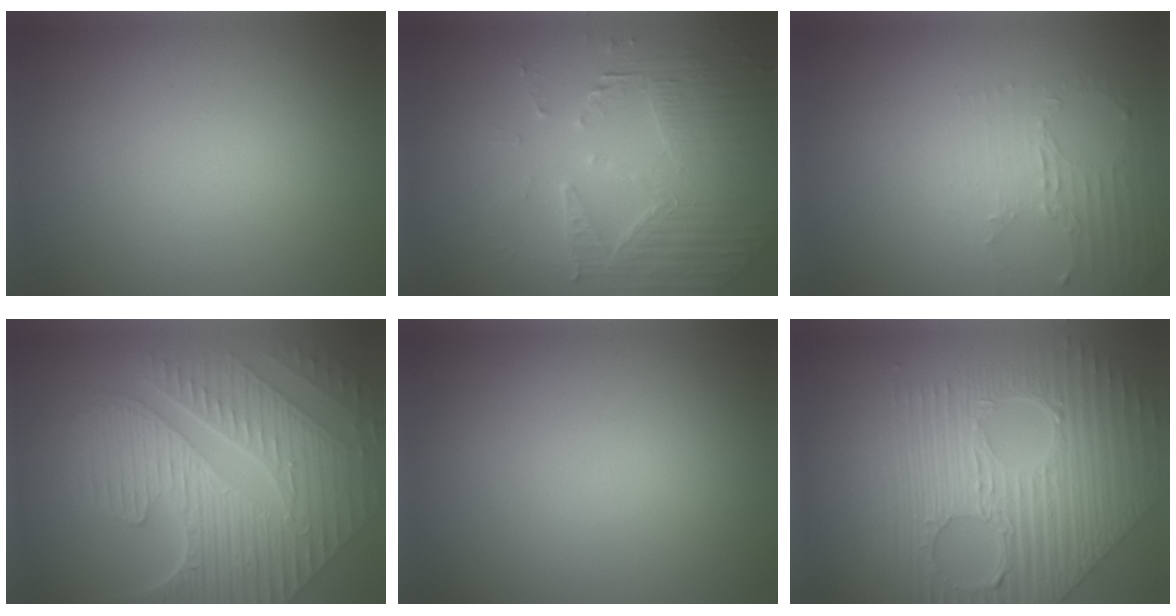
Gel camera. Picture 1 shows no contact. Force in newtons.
{"total": 4.9, "press": 4.4, "slide": 2.3}
{"total": 2.3, "press": 1.8, "slide": 1.6}
{"total": 10.3, "press": 7.1, "slide": 7.5}
{"total": 0.0}
{"total": 10.1, "press": 7.0, "slide": 7.3}